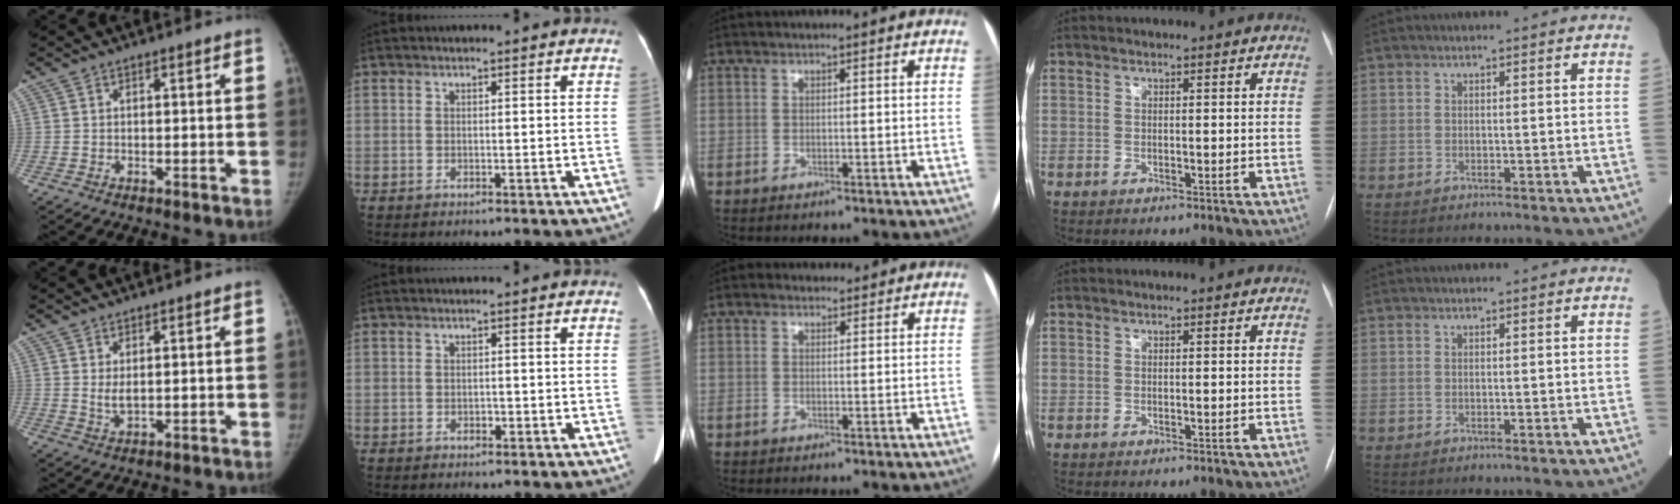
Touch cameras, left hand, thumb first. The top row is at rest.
{"thumb": {"total": 2.4, "force": [0.8, 1.1, 2.0], "torque": [-0.035, -0.012, 0.020]}, "index": {"total": 0.6, "force": [-0.3, 0.4, 0.2], "torque": [-0.002, 0.003, -0.008]}, "middle": {"total": 1.9, "force": [1.5, 1.1, 0.0], "torque": [0.000, 0.011, 0.019]}}